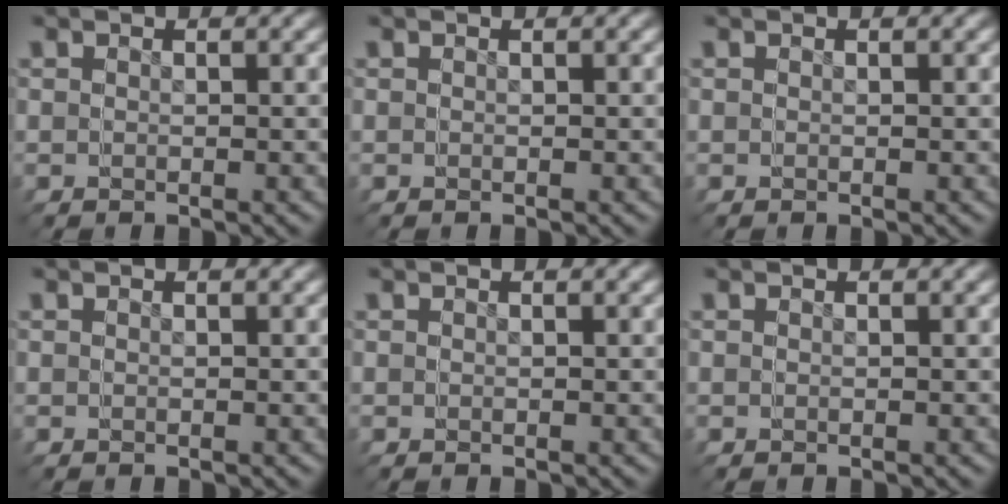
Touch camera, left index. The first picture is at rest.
{"total": 0.0}
{"total": 0.0}
{"total": 0.0}
{"total": 0.0}
{"total": 0.0}